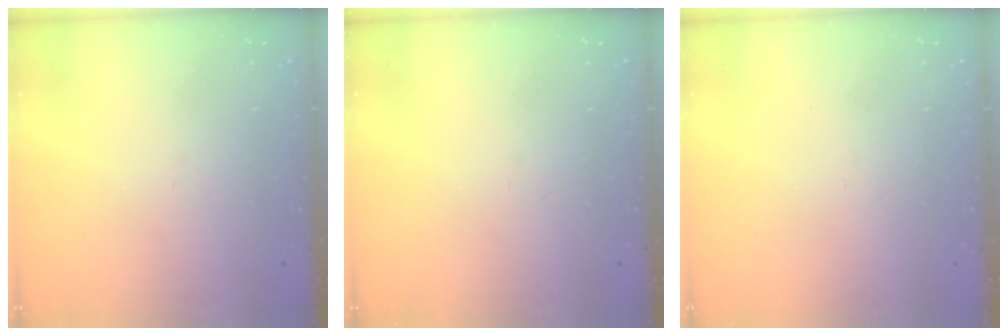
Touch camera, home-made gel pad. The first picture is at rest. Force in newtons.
{"total": 0.0}
{"total": 1.8, "press": 1.7, "slide": 0.1}